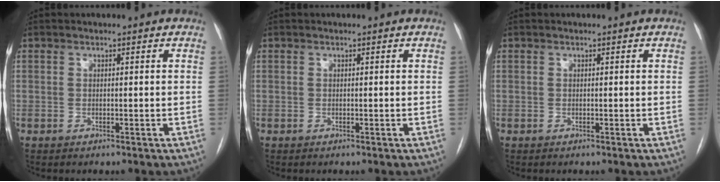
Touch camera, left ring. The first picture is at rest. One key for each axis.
{"total": 0.0}
{"total": 0.0}